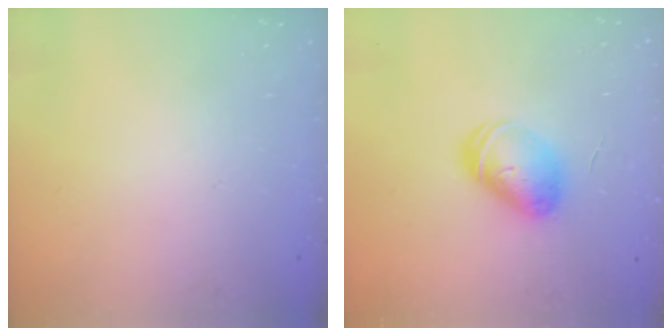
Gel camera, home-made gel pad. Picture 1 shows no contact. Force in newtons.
{"total": 8.2, "press": 8.2, "slide": 0.4}